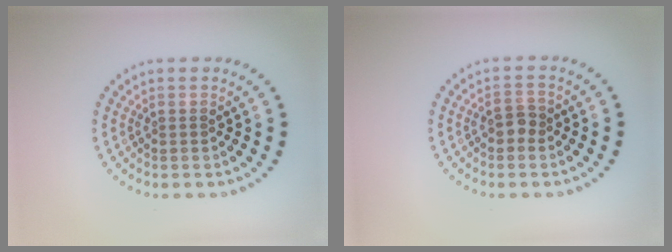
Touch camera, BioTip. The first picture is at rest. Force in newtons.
{"total": 1.5, "press": 1.4, "slide": 0.5}